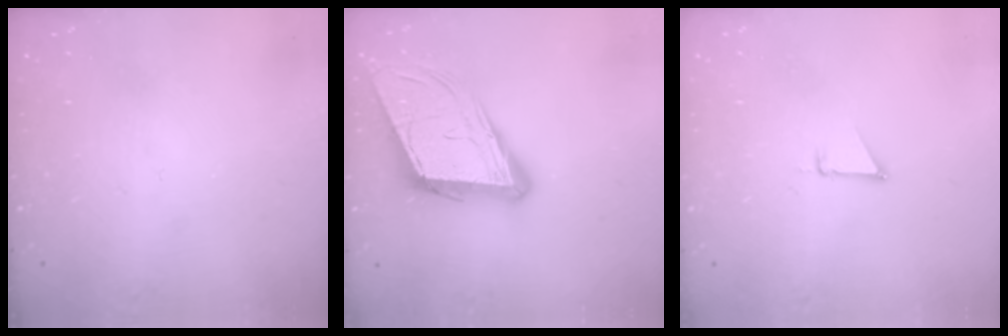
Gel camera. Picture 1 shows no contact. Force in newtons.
{"total": 15.9, "press": 15.4, "slide": 4.0}
{"total": 2.5, "press": 2.5, "slide": 0.1}